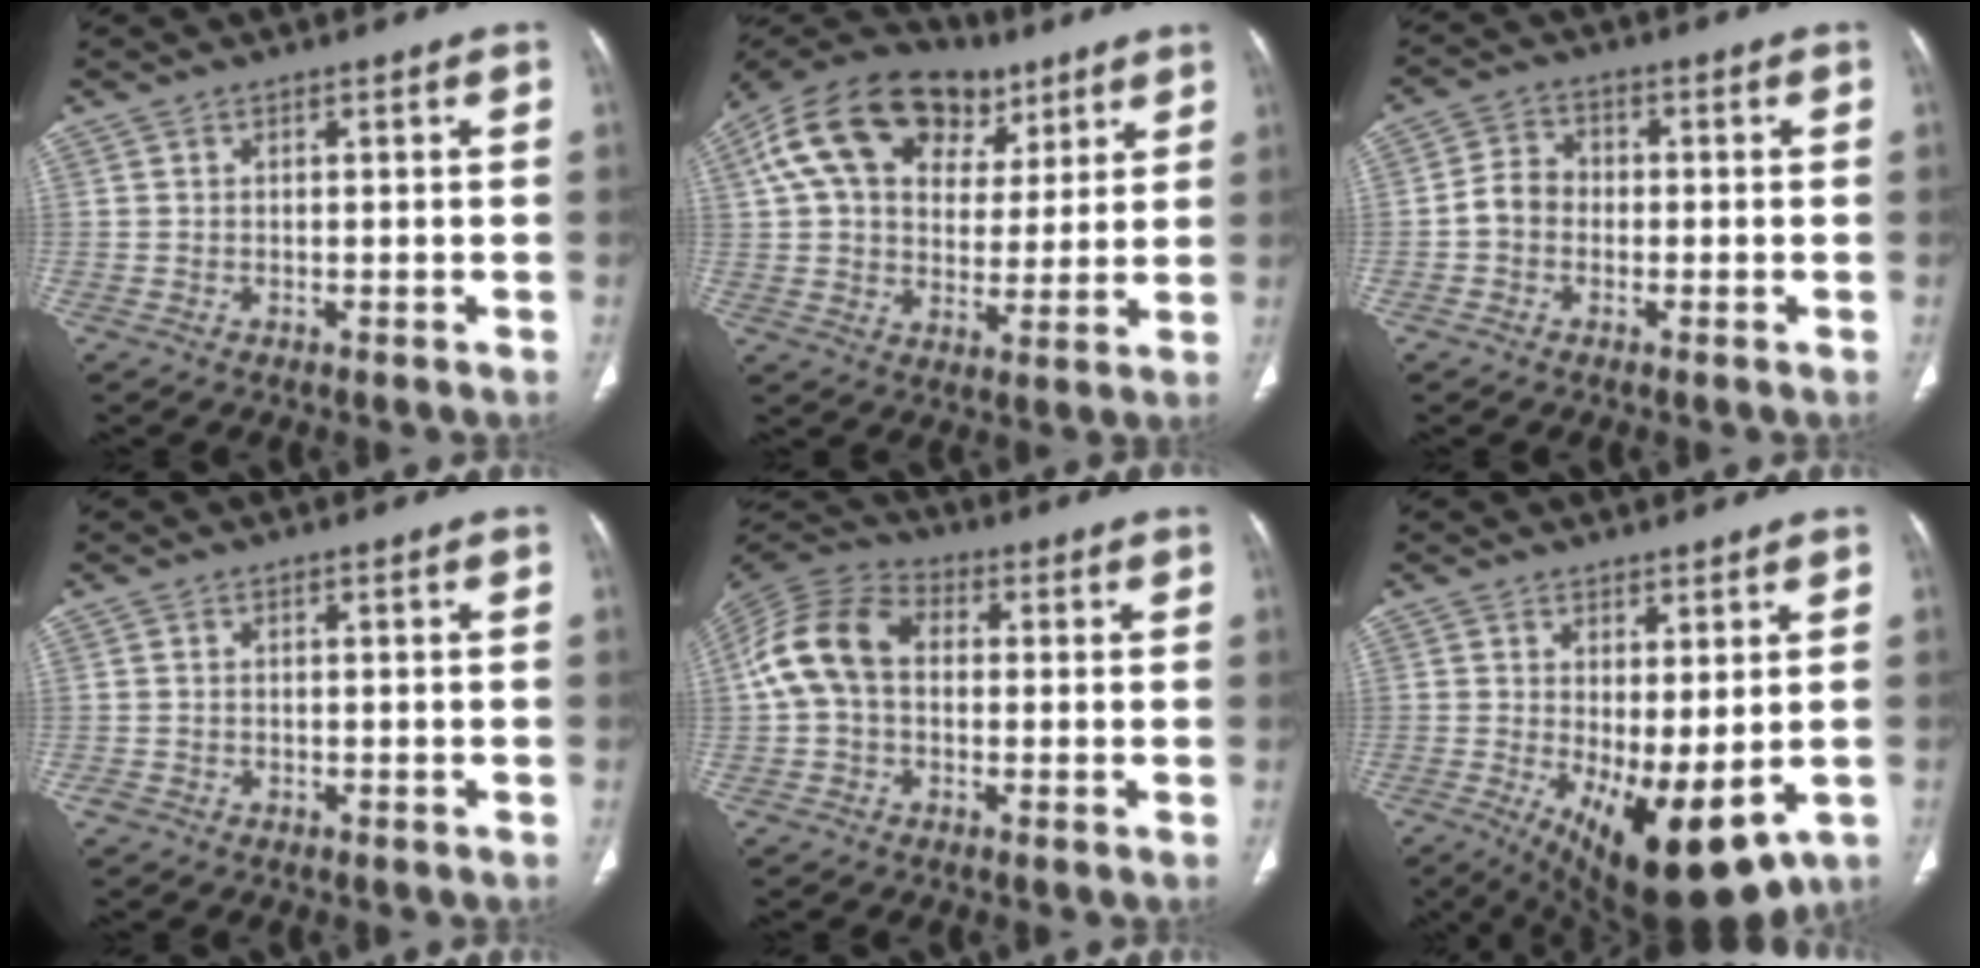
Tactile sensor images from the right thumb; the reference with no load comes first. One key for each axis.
{"total": 22.3, "fx": 9.7, "fy": 14.9, "fz": 13.5, "tx": -0.221, "ty": 0.021, "tz": 0.160}
{"total": 4.8, "fx": -1.0, "fy": 4.0, "fz": 2.4, "tx": -0.032, "ty": 0.017, "tz": -0.029}
{"total": 1.0, "fx": -0.6, "fy": 0.8, "fz": 0.3, "tx": -0.008, "ty": 0.004, "tz": -0.012}
{"total": 11.5, "fx": 0.4, "fy": 8.1, "fz": 8.1, "tx": -0.158, "ty": 0.033, "tz": -0.004}
{"total": 13.5, "fx": -2.9, "fy": 5.3, "fz": 12.1, "tx": -0.186, "ty": -0.023, "tz": -0.021}